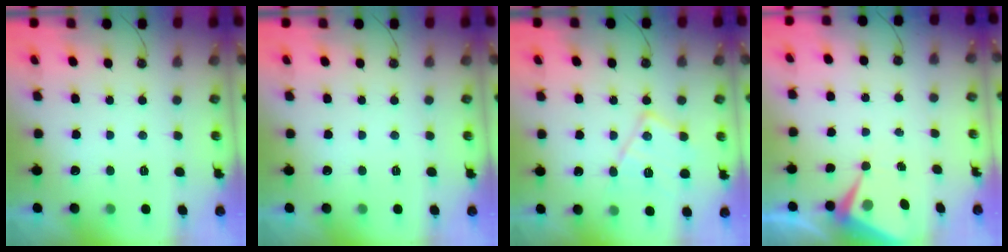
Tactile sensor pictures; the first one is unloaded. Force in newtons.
{"total": 0.0}
{"total": 14.0, "press": 13.9, "slide": 1.2}
{"total": 7.2, "press": 7.2, "slide": 0.4}